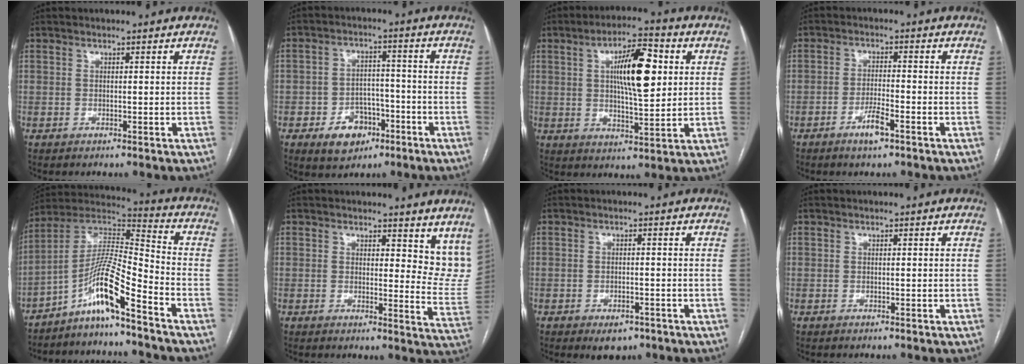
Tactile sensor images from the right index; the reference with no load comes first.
{"total": 7.6, "force": [-3.8, 5.5, 3.7], "torque": [-0.061, 0.016, -0.053]}
{"total": 11.8, "force": [2.8, 3.0, 11.1], "torque": [-0.188, 0.011, 0.044]}
{"total": 4.1, "force": [-2.5, 0.5, 3.2], "torque": [-0.063, -0.003, -0.044]}
{"total": 11.3, "force": [-7.4, -0.1, 8.5], "torque": [-0.171, 0.013, -0.142]}
{"total": 10.1, "force": [8.4, 4.2, 3.7], "torque": [-0.009, -0.037, 0.074]}
{"total": 3.3, "force": [-2.0, 1.7, 1.9], "torque": [-0.026, -0.002, -0.019]}
{"total": 0.0}